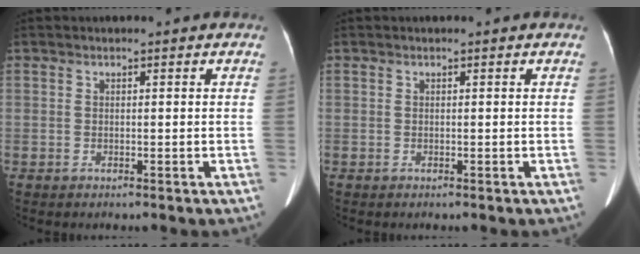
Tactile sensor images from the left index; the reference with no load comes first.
{"total": 0.0}